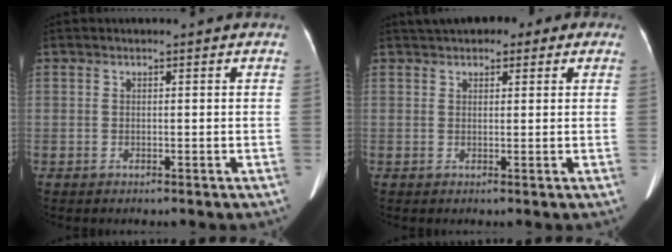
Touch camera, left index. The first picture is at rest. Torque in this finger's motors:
{"motor_torque": [1.02, -1.12, 0.05, -0.07]}